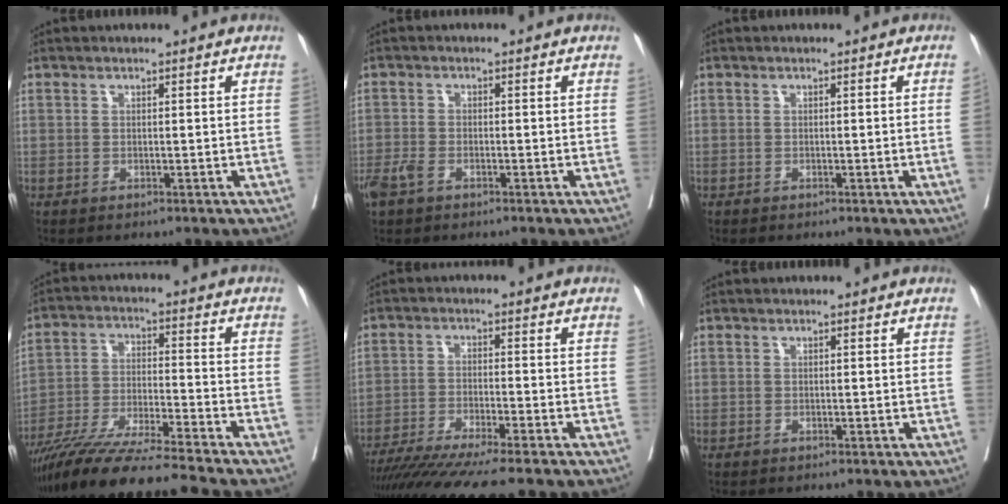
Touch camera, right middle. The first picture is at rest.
{"total": 3.0, "force": [-1.8, 1.4, 2.0], "torque": [-0.049, -0.003, -0.034]}
{"total": 0.8, "force": [-0.1, -0.3, 0.8], "torque": [-0.006, -0.001, 0.001]}
{"total": 16.7, "force": [-14.6, -1.4, 8.1], "torque": [-0.150, -0.038, -0.252]}
{"total": 12.8, "force": [-10.9, -0.9, 6.6], "torque": [-0.083, -0.035, -0.171]}
{"total": 0.0}